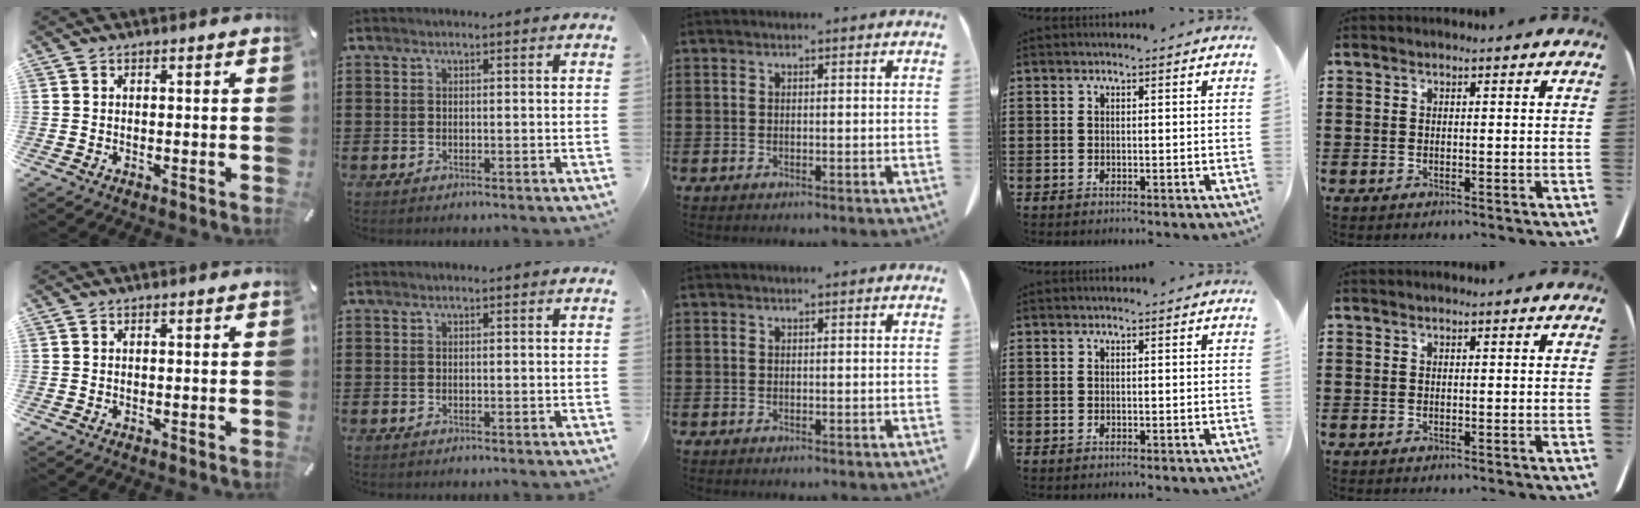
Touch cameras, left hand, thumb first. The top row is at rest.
{}